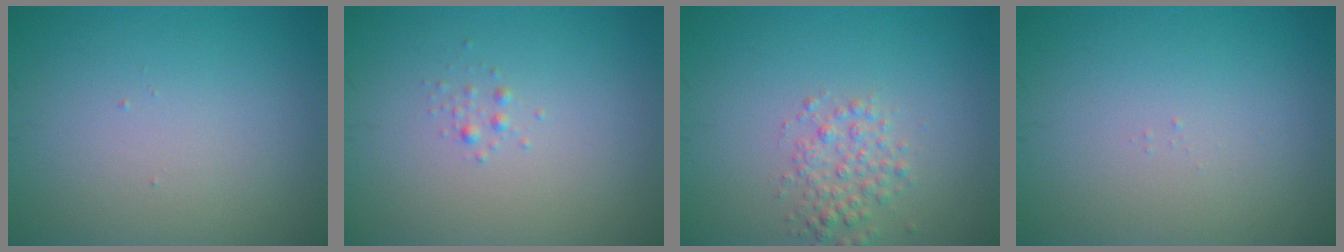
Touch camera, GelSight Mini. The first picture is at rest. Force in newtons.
{"total": 0.7, "press": 0.7, "slide": 0.0}
{"total": 2.4, "press": 2.4, "slide": 0.1}
{"total": 0.0}